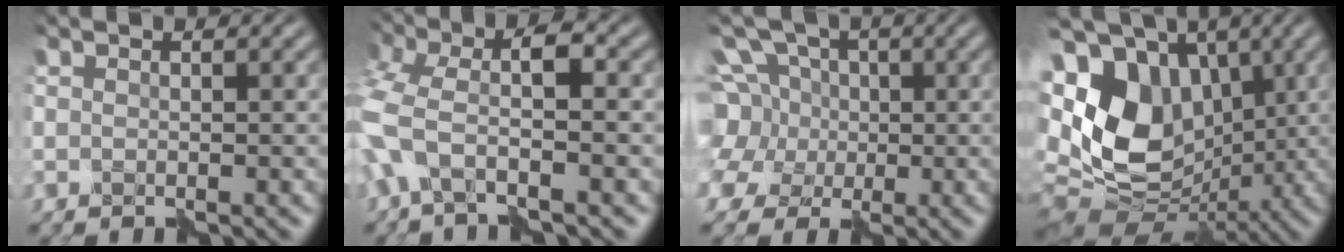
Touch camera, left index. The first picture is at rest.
{"total": 6.4, "force": [-1.5, 3.0, 5.4], "torque": [-0.128, 0.015, -0.045]}
{"total": 10.3, "force": [1.7, 8.9, 5.0], "torque": [-0.125, 0.036, -0.015]}
{"total": 13.8, "force": [2.1, 9.8, 9.4], "torque": [-0.195, -0.004, 0.036]}